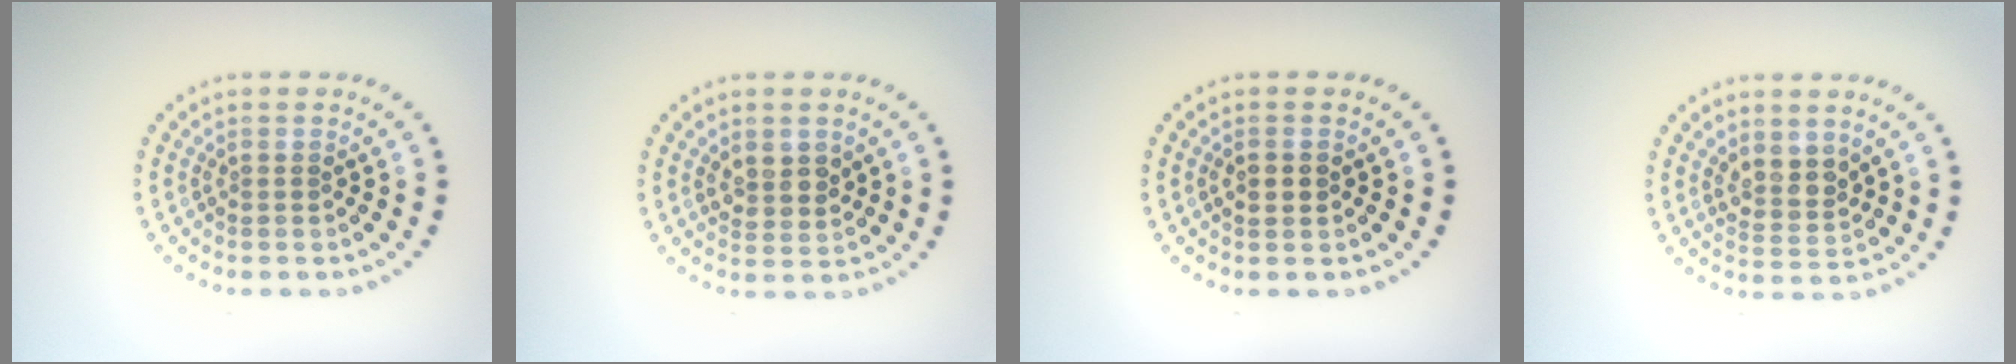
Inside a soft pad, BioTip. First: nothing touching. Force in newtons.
{"total": 2.2, "press": 2.1, "slide": 0.7}
{"total": 2.0, "press": 2.0, "slide": 0.2}
{"total": 2.4, "press": 2.1, "slide": 1.1}